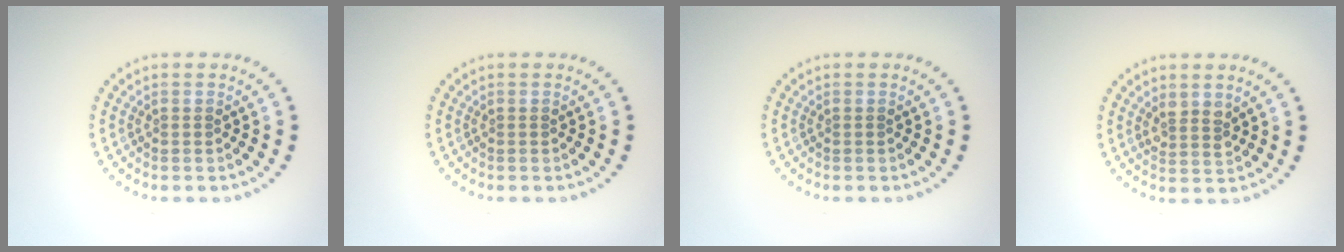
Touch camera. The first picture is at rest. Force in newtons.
{"total": 0.0}
{"total": 0.0}
{"total": 1.8, "press": 1.5, "slide": 1.0}